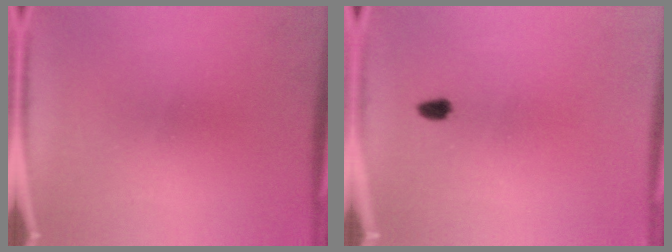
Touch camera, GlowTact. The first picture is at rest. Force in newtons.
{"total": 1.4}